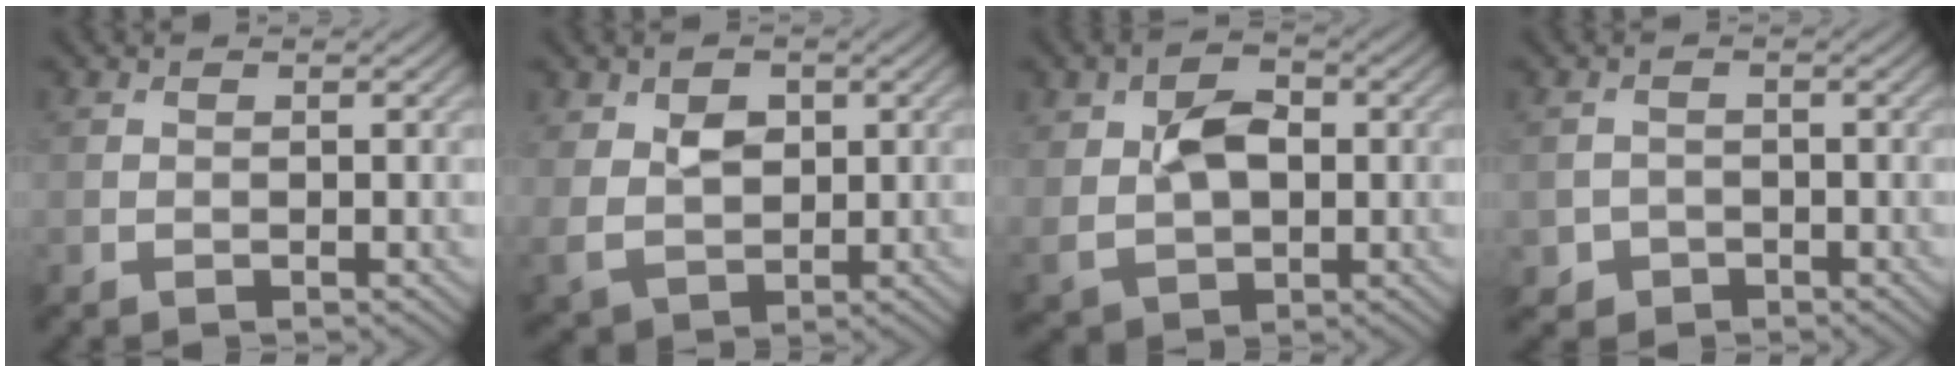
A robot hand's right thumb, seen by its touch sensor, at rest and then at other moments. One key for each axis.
{"total": 4.9, "fx": 1.4, "fy": 3.6, "fz": 3.0, "tx": -0.069, "ty": -0.007, "tz": 0.029}
{"total": 7.0, "fx": 0.9, "fy": 4.7, "fz": 5.1, "tx": -0.105, "ty": 0.002, "tz": 0.015}
{"total": 2.1, "fx": -1.1, "fy": 1.7, "fz": 0.3, "tx": 0.000, "ty": -0.004, "tz": -0.023}